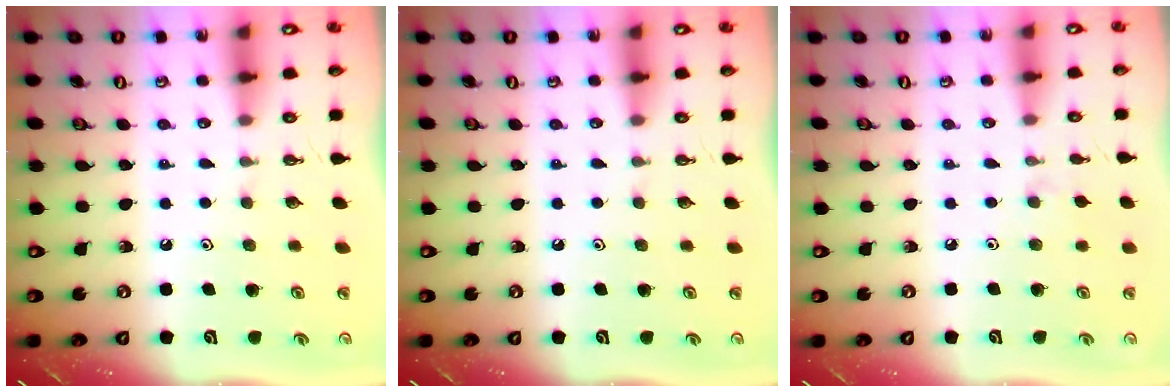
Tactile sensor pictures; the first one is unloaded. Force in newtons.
{"total": 0.0}
{"total": 2.4, "press": 2.3, "slide": 0.5}